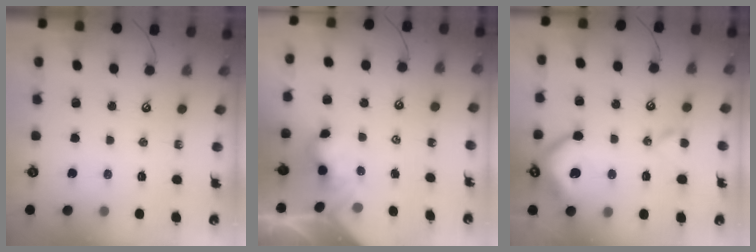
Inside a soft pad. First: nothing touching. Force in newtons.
{"total": 3.4, "press": 3.4, "slide": 0.3}
{"total": 13.6, "press": 13.5, "slide": 1.7}